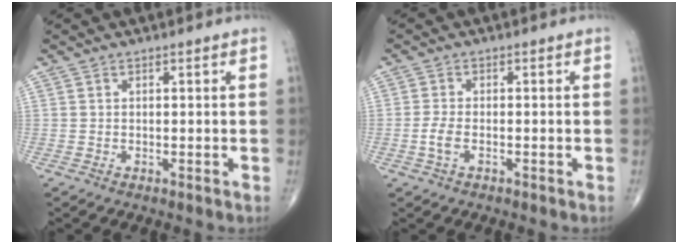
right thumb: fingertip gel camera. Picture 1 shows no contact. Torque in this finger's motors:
{"motor_torque": [-0.55, 0.44, 0.18, 0.21, 0.09]}